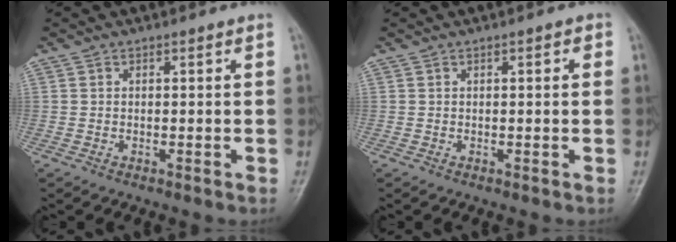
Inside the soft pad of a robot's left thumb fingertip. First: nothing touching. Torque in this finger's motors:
{"motor_torque": [-0.19, -0.13, -0.12, 0.00, 0.04]}